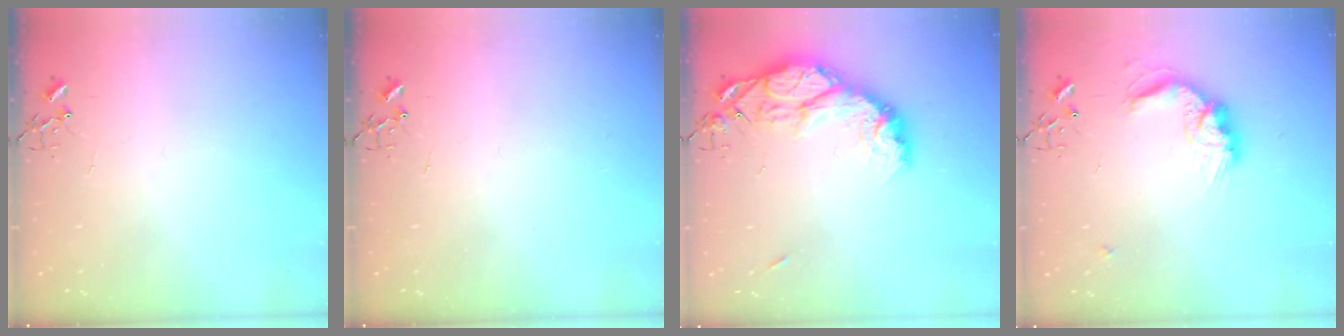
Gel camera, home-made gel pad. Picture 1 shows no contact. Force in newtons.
{"total": 0.0}
{"total": 15.3, "press": 15.2, "slide": 1.3}
{"total": 15.0, "press": 15.0, "slide": 0.6}